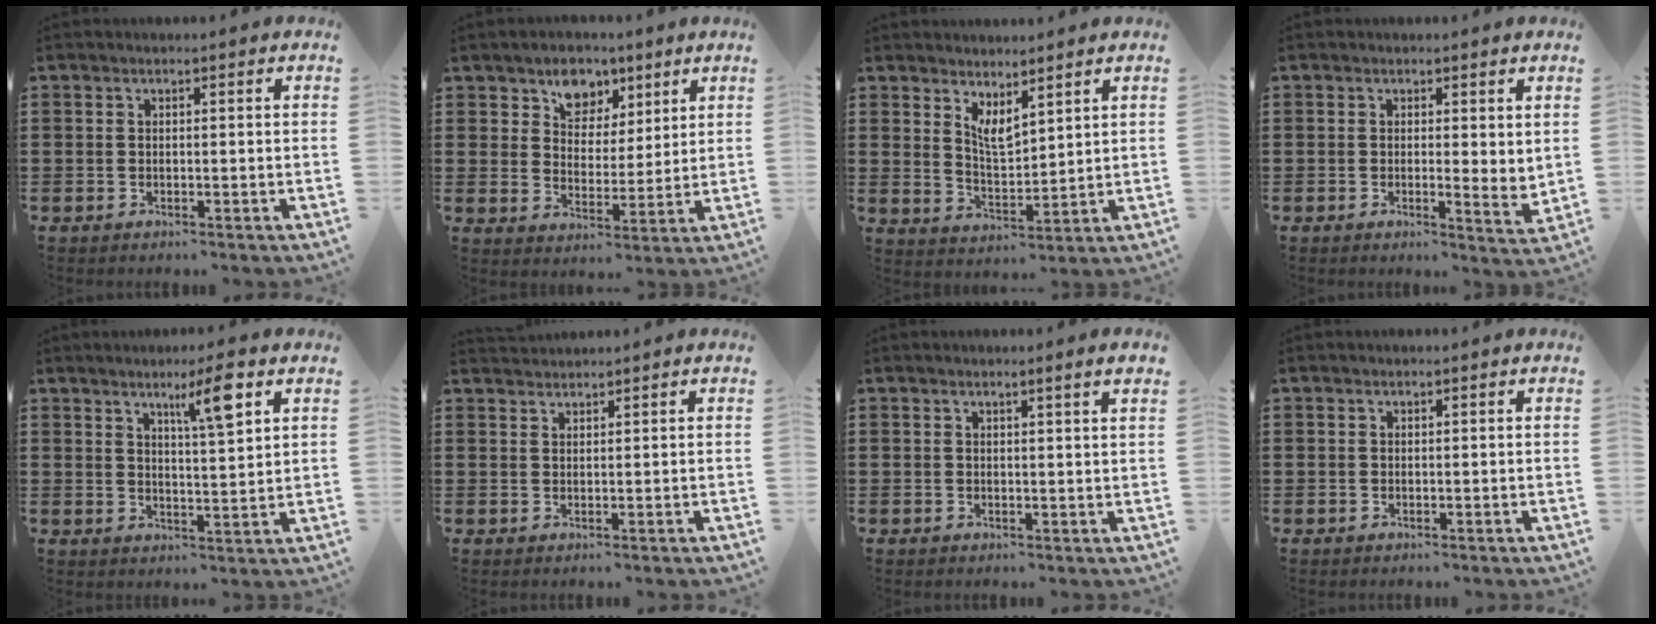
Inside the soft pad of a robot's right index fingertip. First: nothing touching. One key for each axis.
{"total": 6.0, "fx": 3.8, "fy": 4.4, "fz": 1.4, "tx": -0.033, "ty": -0.004, "tz": 0.062}
{"total": 4.1, "fx": 3.3, "fy": 1.1, "fz": 2.1, "tx": -0.049, "ty": -0.011, "tz": 0.060}
{"total": 1.8, "fx": 0.8, "fy": 0.6, "fz": 1.5, "tx": -0.032, "ty": 0.002, "tz": 0.015}
{"total": 6.4, "fx": 3.9, "fy": 0.5, "fz": 5.1, "tx": -0.085, "ty": -0.004, "tz": 0.059}
{"total": 1.4, "fx": 1.3, "fy": -0.1, "fz": -0.4, "tx": 0.004, "ty": 0.001, "tz": 0.028}
{"total": 1.3, "fx": 1.0, "fy": -0.4, "fz": 0.7, "tx": -0.011, "ty": -0.004, "tz": 0.018}
{"total": 0.6, "fx": 0.2, "fy": 0.5, "fz": 0.0, "tx": 0.000, "ty": 0.004, "tz": 0.003}